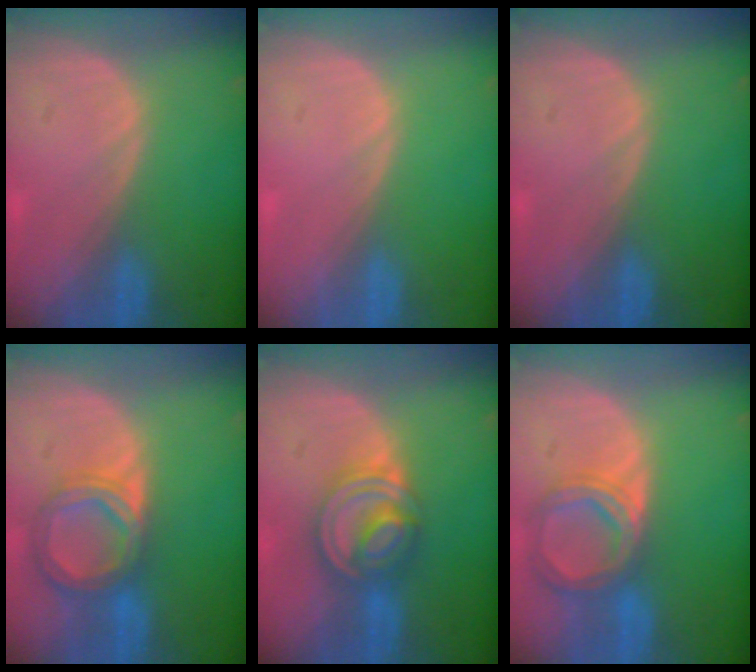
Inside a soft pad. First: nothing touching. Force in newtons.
{"total": 0.0}
{"total": 0.0}
{"total": 6.8, "press": 6.2, "slide": 2.6}
{"total": 8.0, "press": 6.8, "slide": 4.2}
{"total": 6.7, "press": 6.1, "slide": 2.7}